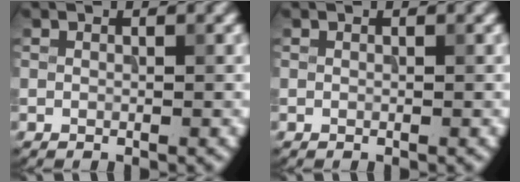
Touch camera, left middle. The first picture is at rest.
{"total": 0.0}